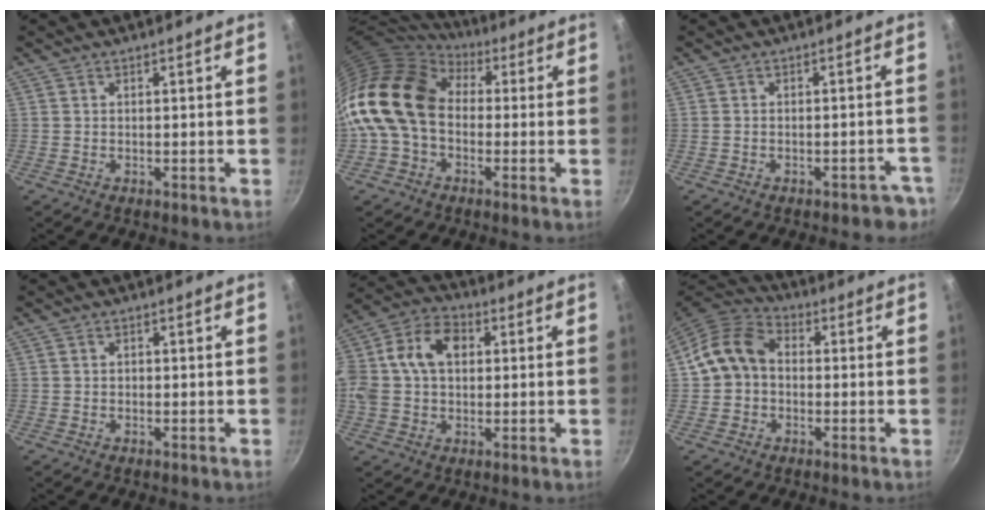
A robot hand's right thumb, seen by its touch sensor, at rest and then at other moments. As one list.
[{"total": 17.3, "force": [1.0, 12.7, 11.7], "torque": [-0.208, 0.035, 0.000]}, {"total": 4.6, "force": [-3.3, 2.4, 2.1], "torque": [0.007, 0.048, -0.019]}, {"total": 0.6, "force": [-0.1, 0.6, 0.2], "torque": [-0.001, 0.003, -0.001]}, {"total": 15.4, "force": [2.5, 11.0, 10.4], "torque": [-0.191, 0.031, 0.028]}, {"total": 10.2, "force": [0.2, 8.0, 6.3], "torque": [-0.097, 0.030, -0.013]}]